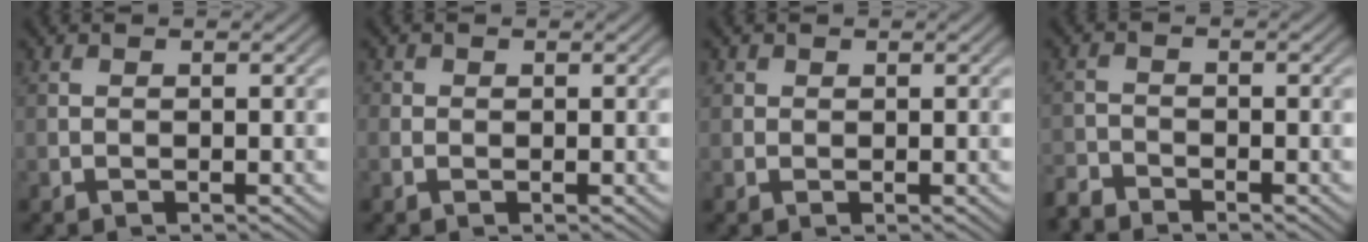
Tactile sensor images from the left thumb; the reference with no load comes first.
{"total": 1.0, "force": [0.1, 1.0, 0.1], "torque": [0.001, -0.003, -0.003]}
{"total": 1.2, "force": [0.6, 1.1, 0.2], "torque": [-0.003, -0.001, 0.009]}
{"total": 2.5, "force": [-2.4, 0.4, 0.4], "torque": [-0.011, -0.007, -0.058]}